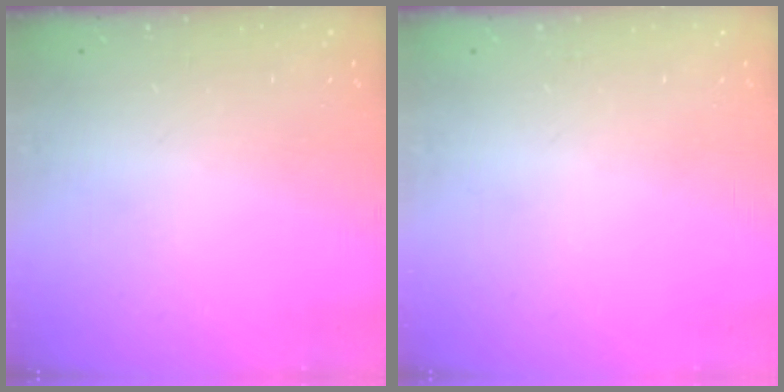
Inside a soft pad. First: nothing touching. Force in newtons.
{"total": 0.0}